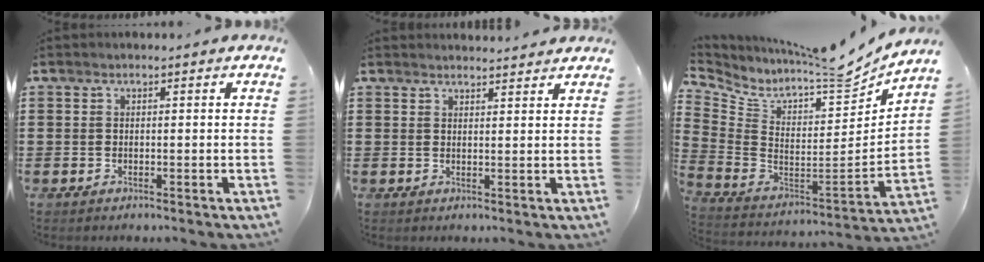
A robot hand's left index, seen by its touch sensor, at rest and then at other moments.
{"total": 1.9, "force": [1.9, 0.0, 0.1], "torque": [-0.008, -0.003, 0.036]}
{"total": 6.6, "force": [5.8, 1.7, 2.8], "torque": [-0.069, -0.068, 0.087]}